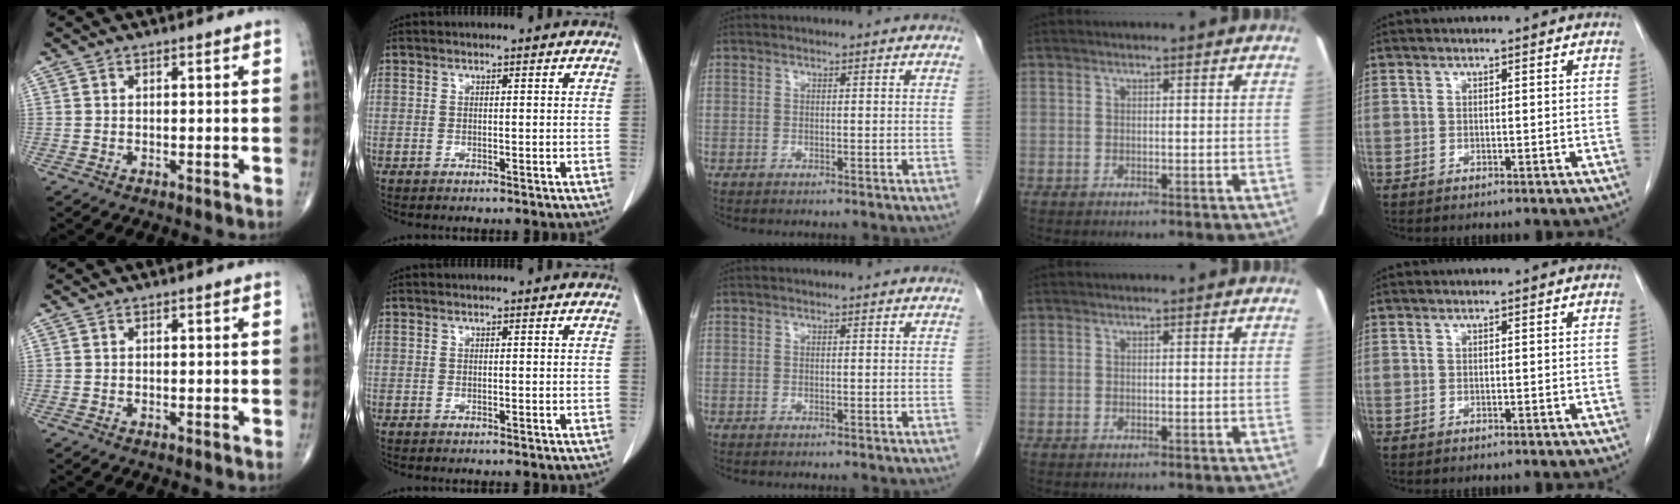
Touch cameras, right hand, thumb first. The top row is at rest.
{}